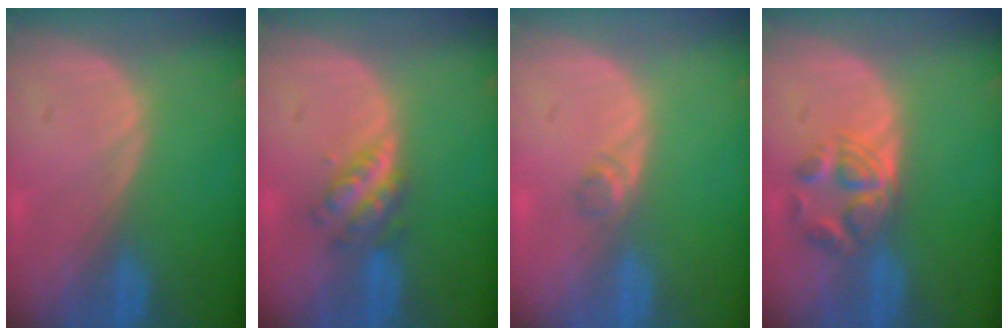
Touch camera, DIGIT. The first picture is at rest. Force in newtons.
{"total": 4.7, "press": 4.4, "slide": 1.5}
{"total": 1.6, "press": 1.4, "slide": 0.8}
{"total": 5.7, "press": 4.8, "slide": 3.1}